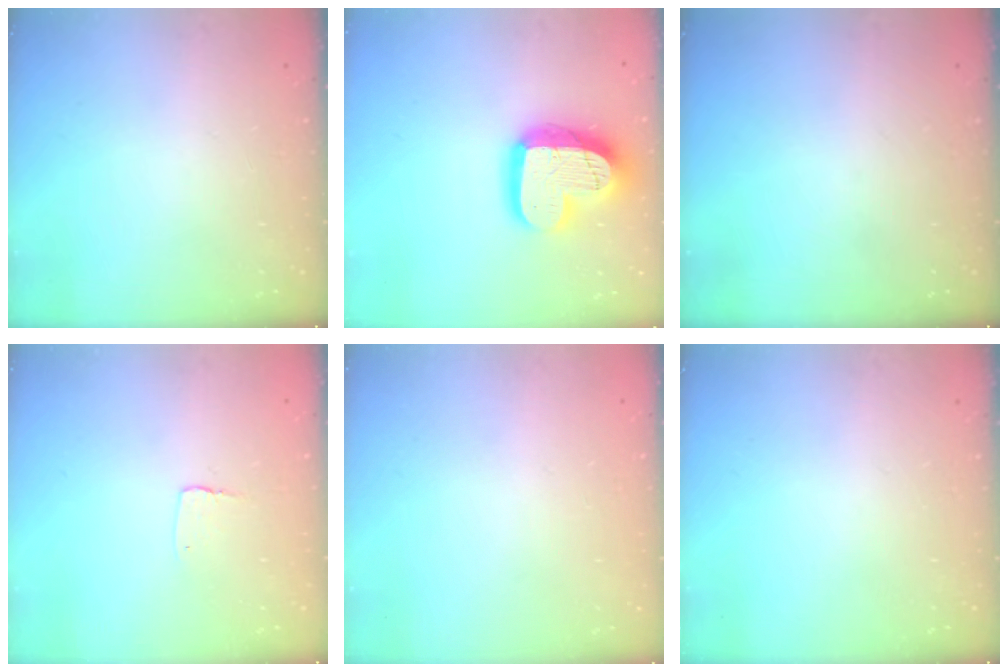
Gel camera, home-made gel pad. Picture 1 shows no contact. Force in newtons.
{"total": 18.9, "press": 18.8, "slide": 1.5}
{"total": 0.0}
{"total": 2.9, "press": 2.9, "slide": 0.2}
{"total": 0.0}
{"total": 0.0}